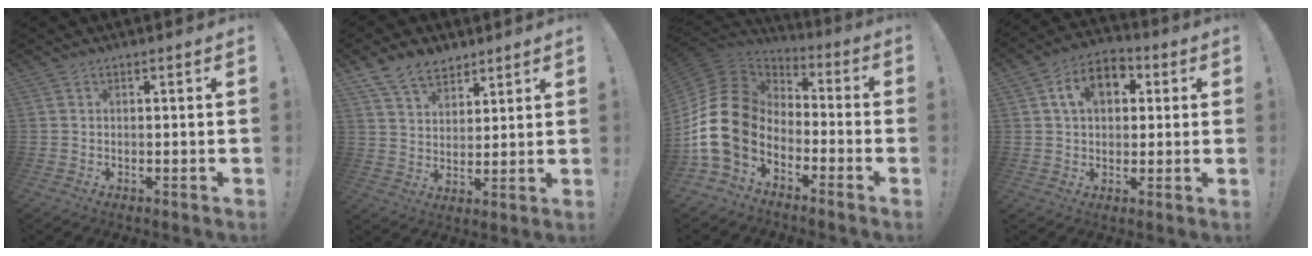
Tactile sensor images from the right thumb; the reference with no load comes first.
{"total": 9.7, "force": [7.0, 5.6, 3.7], "torque": [-0.067, -0.035, 0.137]}
{"total": 16.7, "force": [-4.0, 11.8, 11.2], "torque": [-0.236, 0.016, -0.064]}
{"total": 11.3, "force": [3.6, 7.8, 7.3], "torque": [-0.115, 0.010, 0.066]}